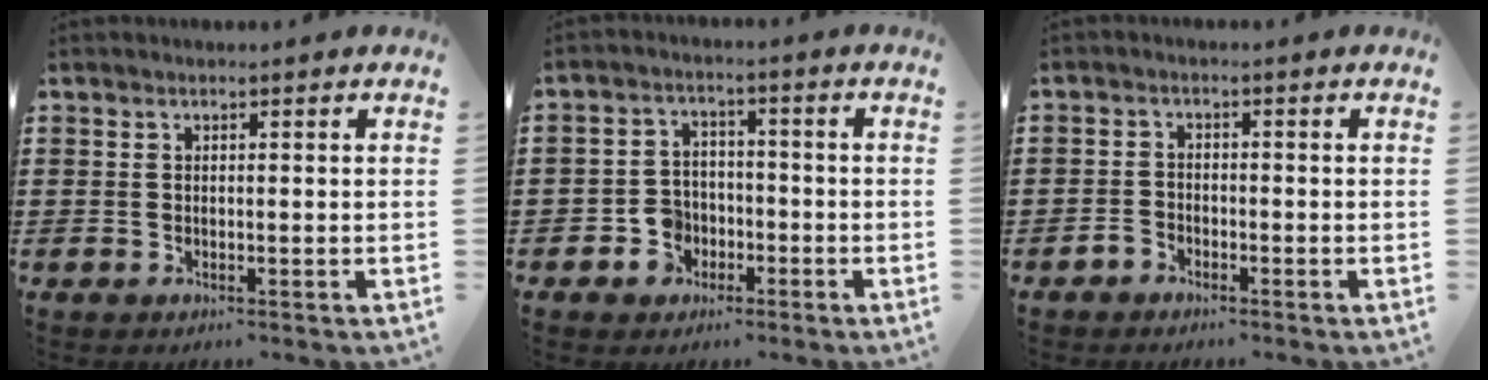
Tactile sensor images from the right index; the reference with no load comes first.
{"total": 4.5, "force": [-1.9, 3.8, 1.2], "torque": [-0.032, 0.011, -0.037]}
{"total": 1.6, "force": [-1.3, 0.9, 0.4], "torque": [-0.011, 0.003, -0.027]}